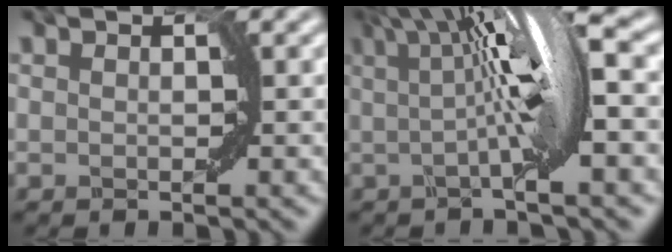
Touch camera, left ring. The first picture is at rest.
{"total": 7.2, "force": [0.9, 1.4, 7.1], "torque": [-0.109, 0.006, 0.011]}